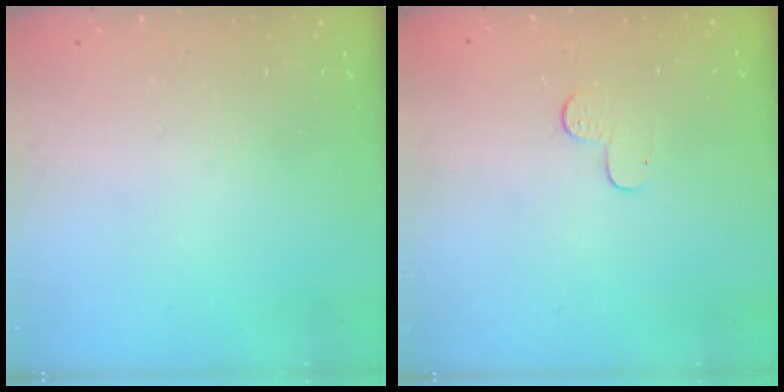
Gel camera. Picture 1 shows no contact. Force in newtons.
{"total": 4.6, "press": 4.6, "slide": 0.4}